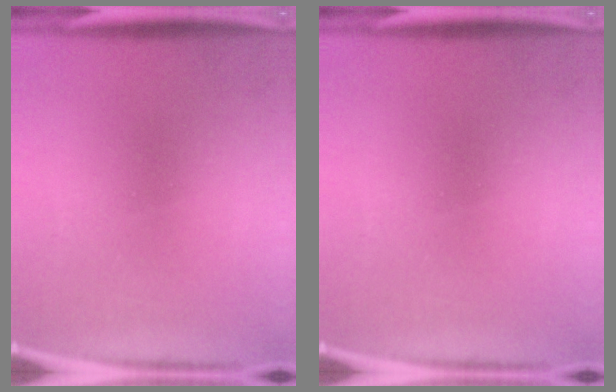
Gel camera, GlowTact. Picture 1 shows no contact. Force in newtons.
{"total": 0.0}